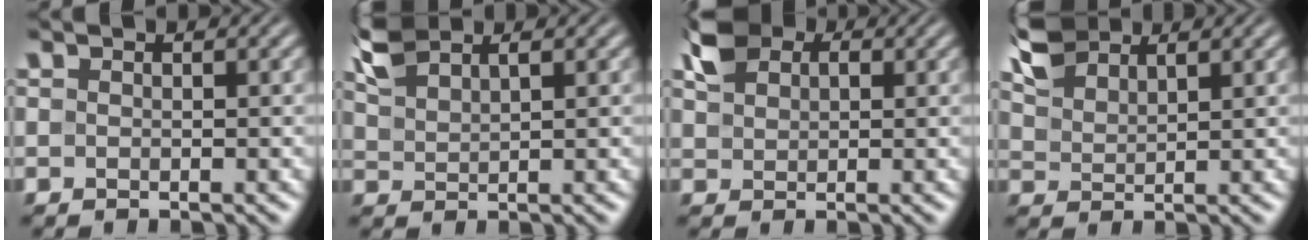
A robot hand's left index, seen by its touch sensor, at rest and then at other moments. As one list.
[{"total": 3.2, "force": [2.6, 0.9, 1.6], "torque": [-0.044, 0.011, 0.056]}, {"total": 3.4, "force": [1.8, 2.4, 1.6], "torque": [-0.040, 0.007, 0.034]}, {"total": 4.0, "force": [3.3, 1.6, 1.6], "torque": [-0.045, 0.012, 0.071]}]